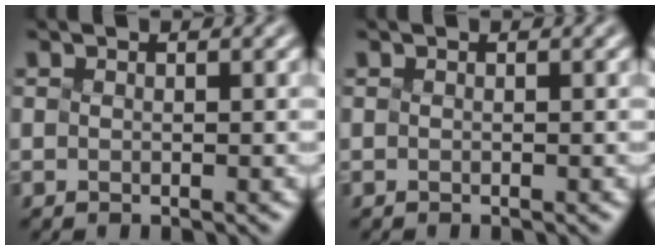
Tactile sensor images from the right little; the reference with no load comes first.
{"total": 0.0}